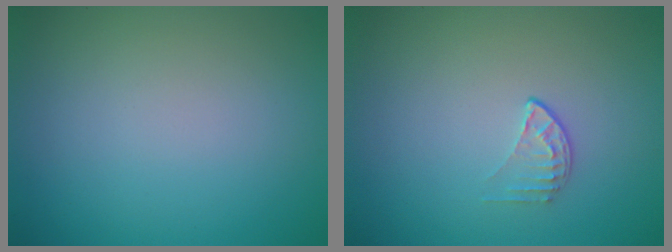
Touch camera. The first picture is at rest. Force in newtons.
{"total": 1.1, "press": 0.7, "slide": 0.9}